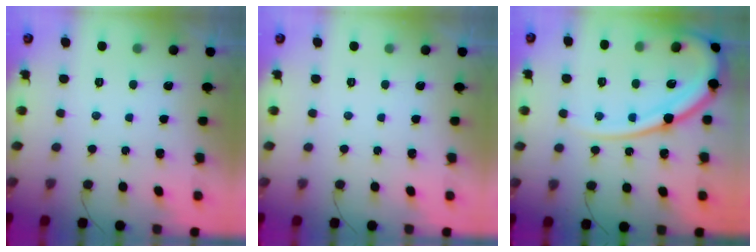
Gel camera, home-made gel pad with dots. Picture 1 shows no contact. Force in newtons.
{"total": 0.0}
{"total": 17.3, "press": 17.2, "slide": 1.9}